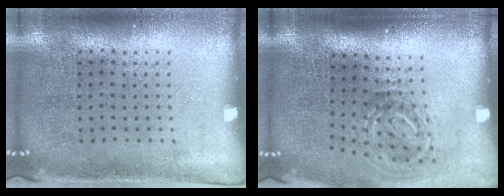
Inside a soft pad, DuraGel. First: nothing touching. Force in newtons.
{"total": 2.0, "press": 1.2, "slide": 1.6}